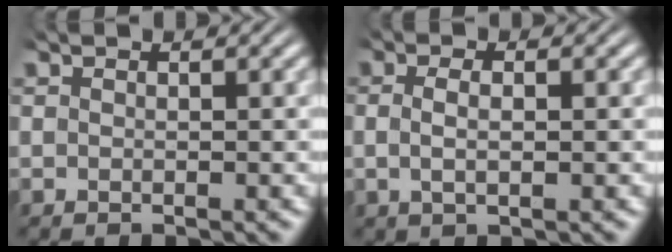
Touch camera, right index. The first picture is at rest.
{"total": 2.0, "force": [-0.1, 0.6, 1.9], "torque": [-0.040, -0.006, 0.004]}